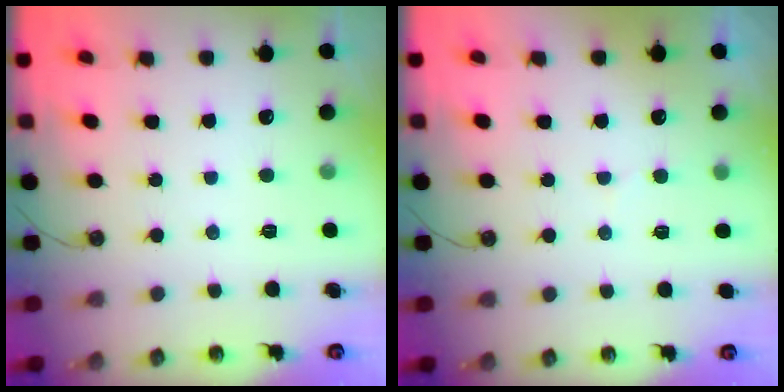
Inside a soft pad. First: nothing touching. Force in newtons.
{"total": 4.3, "press": 3.9, "slide": 1.7}